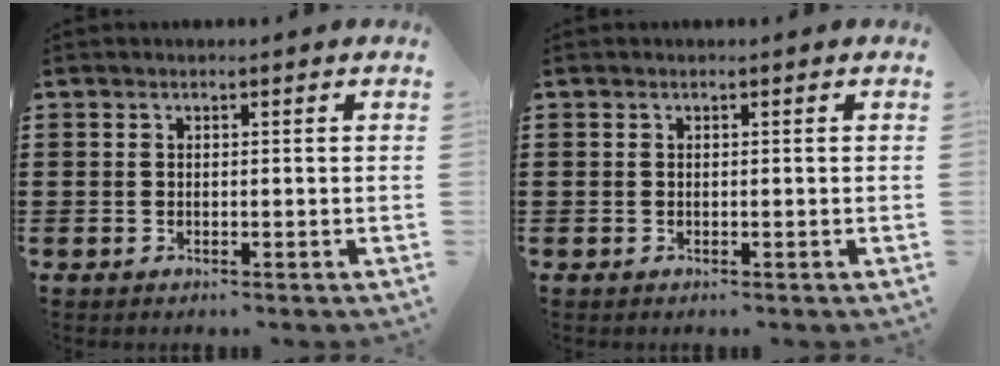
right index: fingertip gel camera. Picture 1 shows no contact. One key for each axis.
{"total": 0.0}